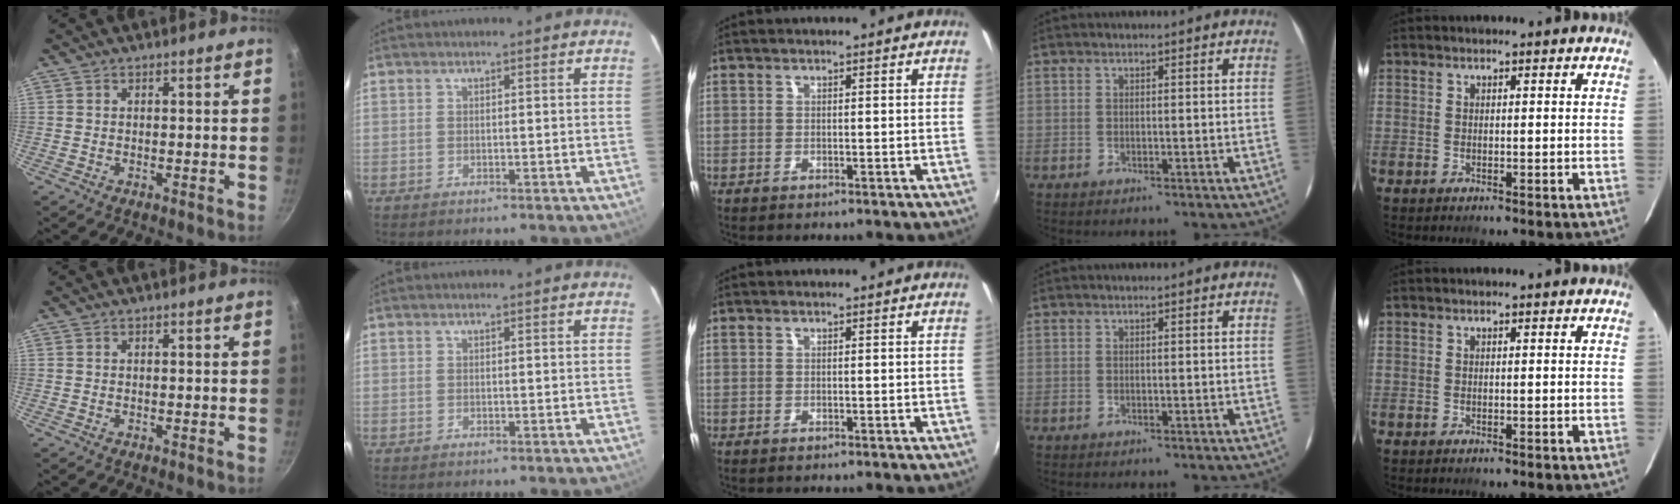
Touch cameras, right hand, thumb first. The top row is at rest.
{}